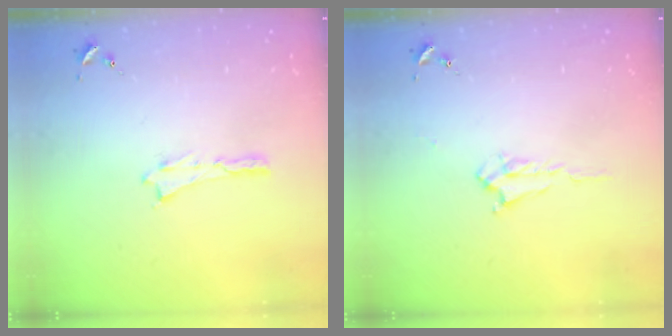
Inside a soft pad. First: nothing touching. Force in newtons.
{"total": 1.7, "press": 1.7, "slide": 0.3}